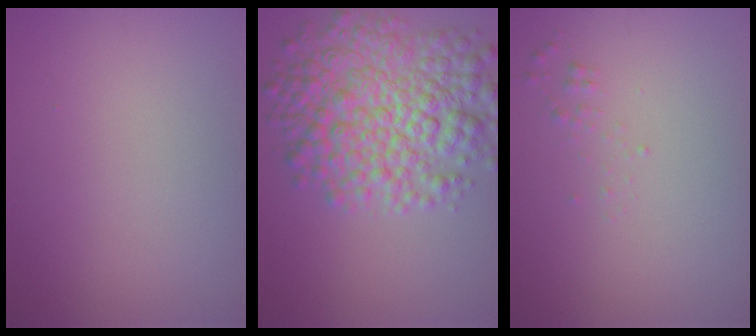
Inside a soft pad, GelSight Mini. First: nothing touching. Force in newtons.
{"total": 9.0, "press": 9.0, "slide": 0.2}
{"total": 0.6, "press": 0.6, "slide": 0.0}